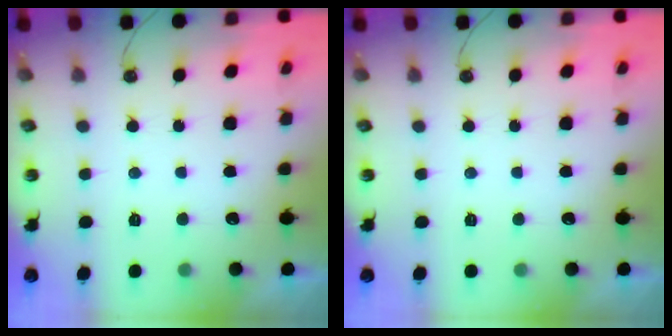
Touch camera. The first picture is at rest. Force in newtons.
{"total": 0.0}